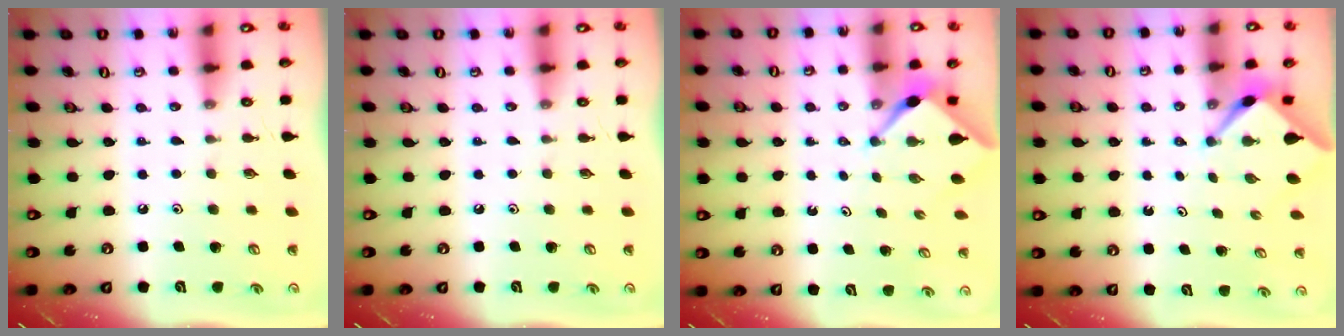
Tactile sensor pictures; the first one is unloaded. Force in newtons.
{"total": 0.0}
{"total": 2.3, "press": 2.2, "slide": 0.3}
{"total": 2.6, "press": 2.6, "slide": 0.3}